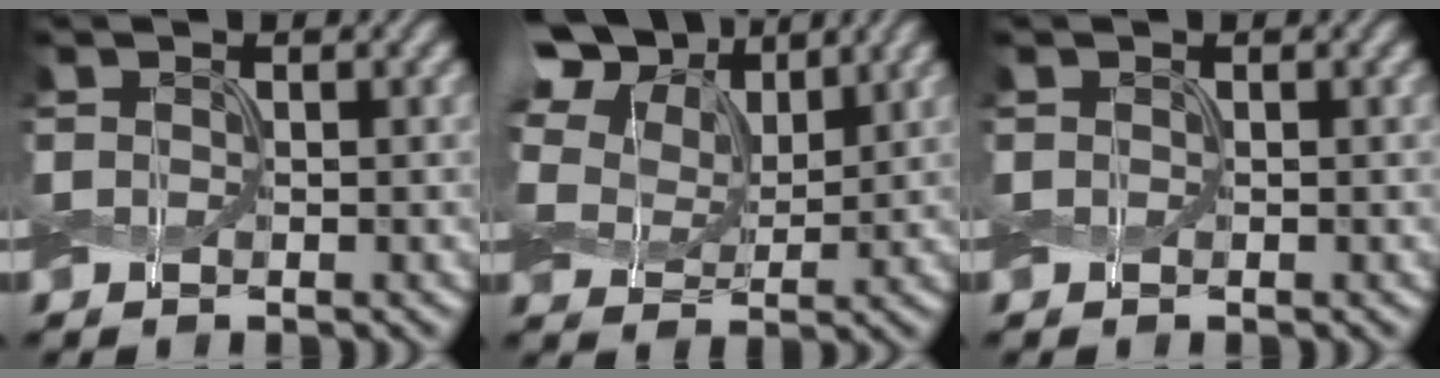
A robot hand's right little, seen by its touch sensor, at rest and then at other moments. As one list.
[{"total": 11.4, "force": [4.8, 8.0, 6.5], "torque": [-0.159, 0.035, 0.066]}, {"total": 0.0}]